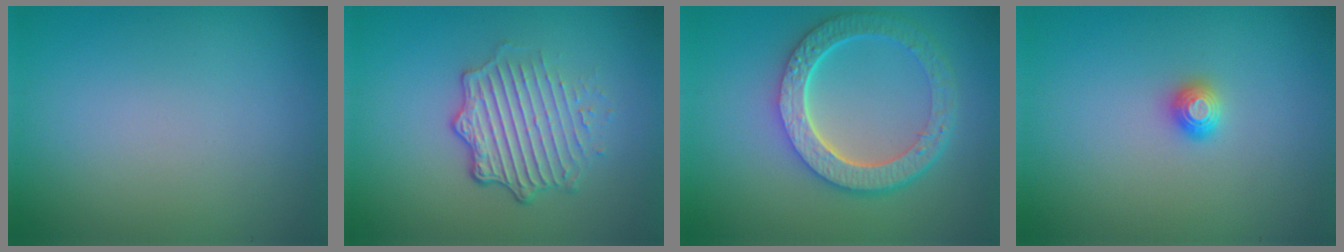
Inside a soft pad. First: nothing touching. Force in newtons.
{"total": 4.9, "press": 3.5, "slide": 3.4}
{"total": 6.3, "press": 4.7, "slide": 4.2}
{"total": 0.9, "press": 0.9, "slide": 0.0}